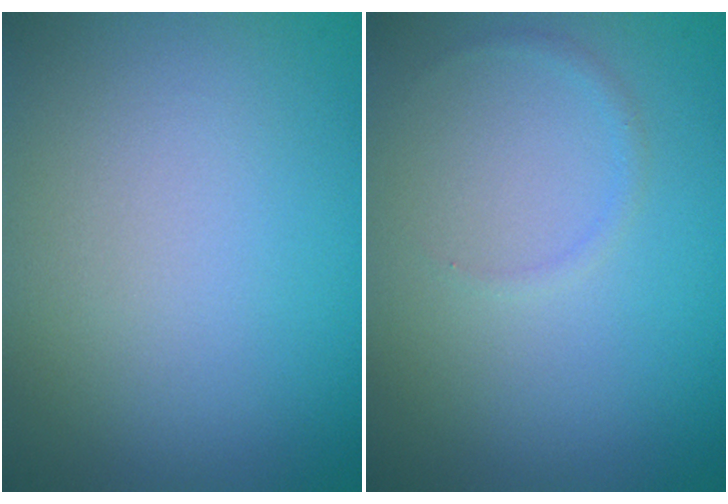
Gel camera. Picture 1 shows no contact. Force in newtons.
{"total": 0.6, "press": 0.6, "slide": 0.0}